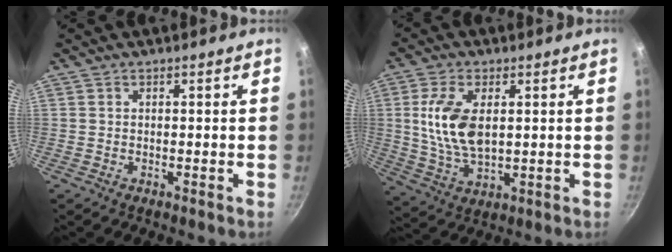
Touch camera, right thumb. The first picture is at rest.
{"total": 11.5, "force": [1.9, 6.1, 9.5], "torque": [-0.183, -0.012, 0.041]}